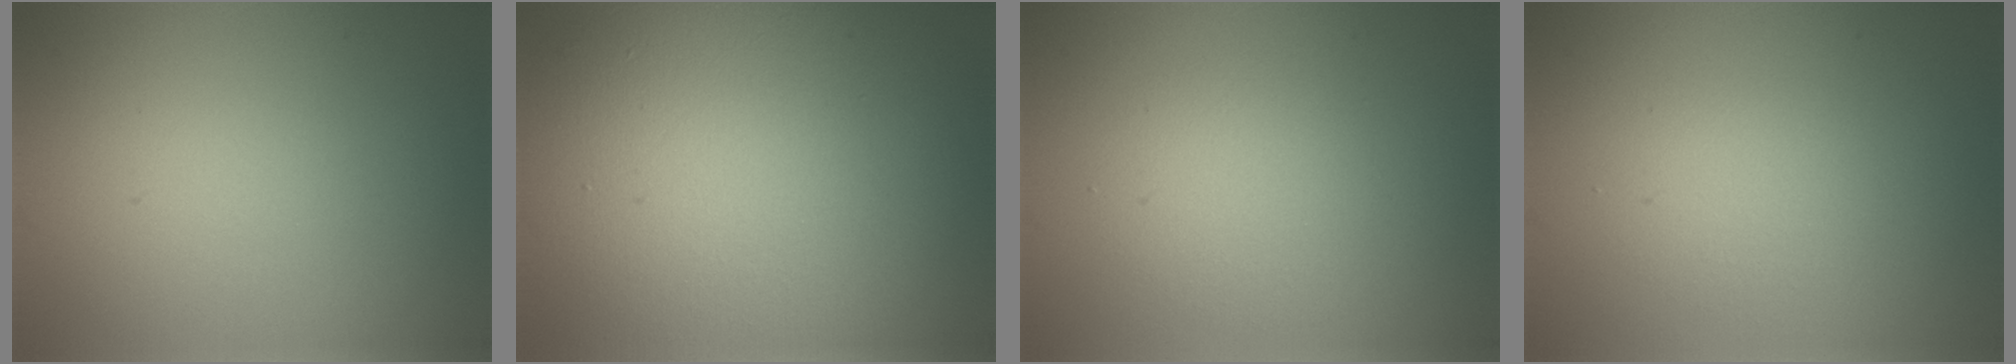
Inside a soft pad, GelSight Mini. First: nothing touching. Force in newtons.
{"total": 15.1, "press": 15.1, "slide": 1.2}
{"total": 2.6, "press": 2.6, "slide": 0.1}
{"total": 1.8, "press": 1.8, "slide": 0.1}